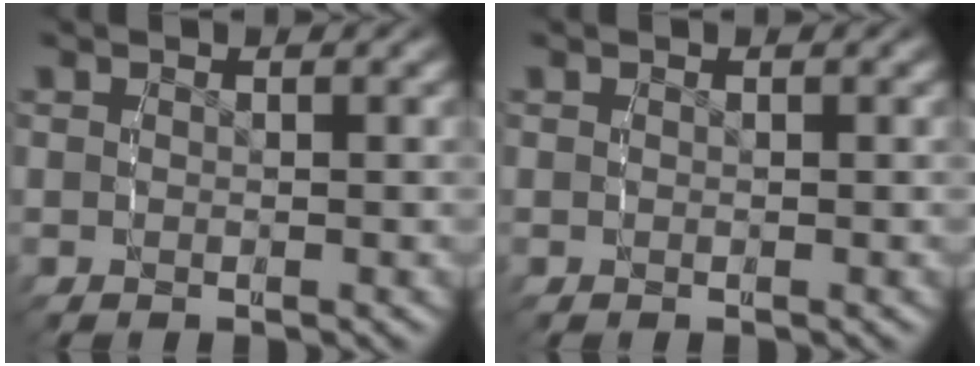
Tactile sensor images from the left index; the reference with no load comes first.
{"total": 0.0}